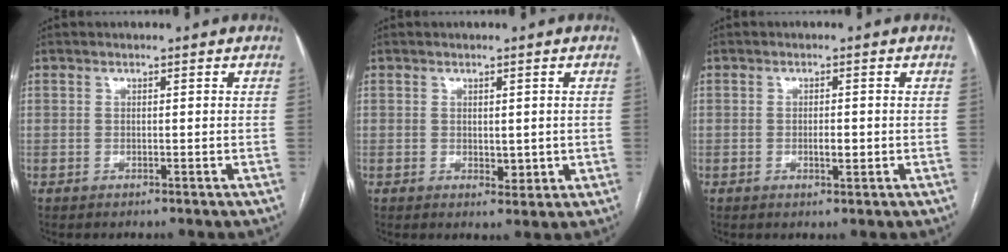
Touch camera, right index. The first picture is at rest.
{"total": 2.7, "force": [0.0, 1.7, 2.1], "torque": [-0.023, -0.002, 0.007]}
{"total": 1.7, "force": [-0.3, 0.6, 1.6], "torque": [-0.027, 0.000, -0.003]}